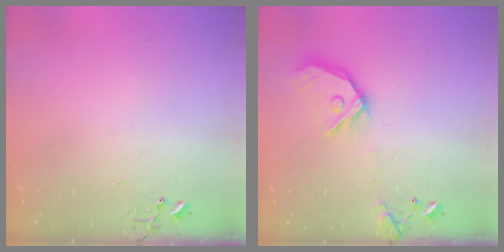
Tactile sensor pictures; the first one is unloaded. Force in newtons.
{"total": 14.2, "press": 14.1, "slide": 2.1}